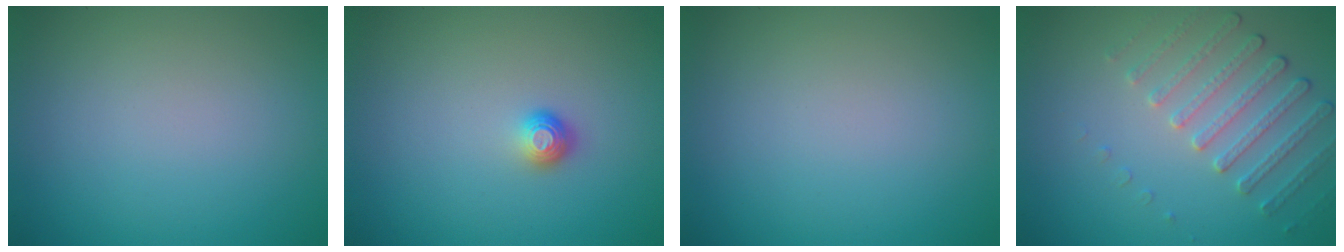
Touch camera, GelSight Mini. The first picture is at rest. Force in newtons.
{"total": 1.2, "press": 1.0, "slide": 0.6}
{"total": 0.0}
{"total": 2.5, "press": 2.2, "slide": 1.3}